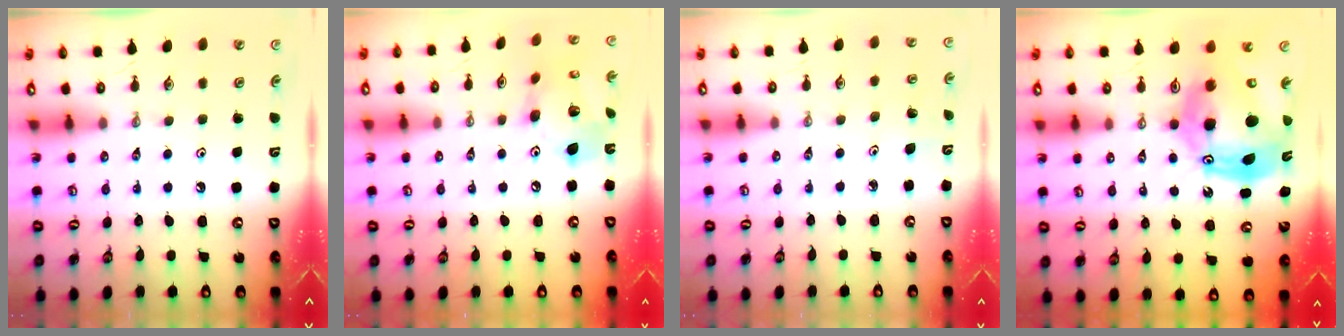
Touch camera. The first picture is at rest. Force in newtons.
{"total": 15.5, "press": 15.4, "slide": 1.7}
{"total": 2.8, "press": 2.6, "slide": 1.2}
{"total": 19.1, "press": 19.1, "slide": 1.3}